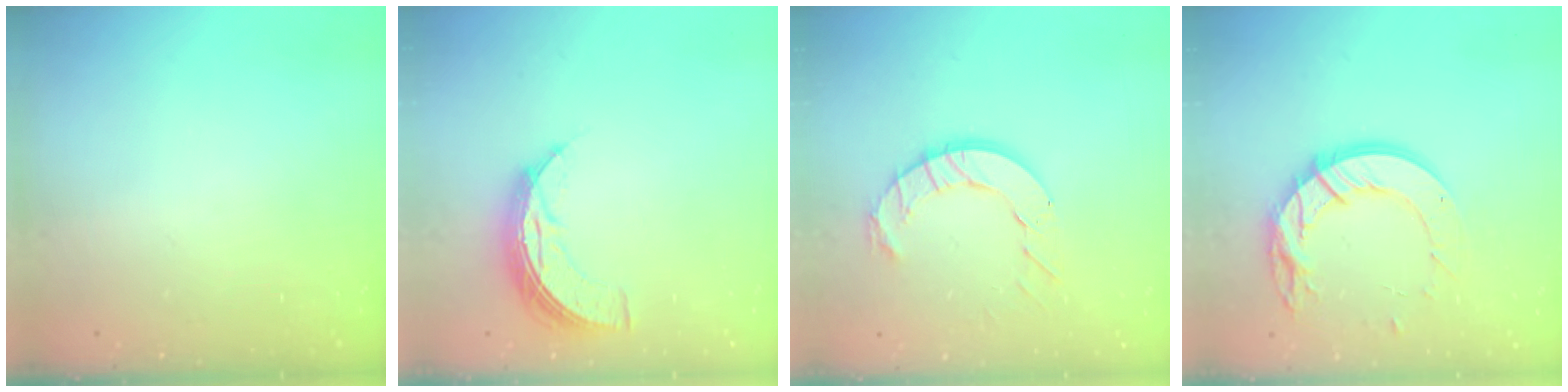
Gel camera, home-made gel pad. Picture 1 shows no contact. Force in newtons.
{"total": 7.7, "press": 7.6, "slide": 0.7}
{"total": 9.8, "press": 9.7, "slide": 1.1}
{"total": 15.8, "press": 15.7, "slide": 1.2}